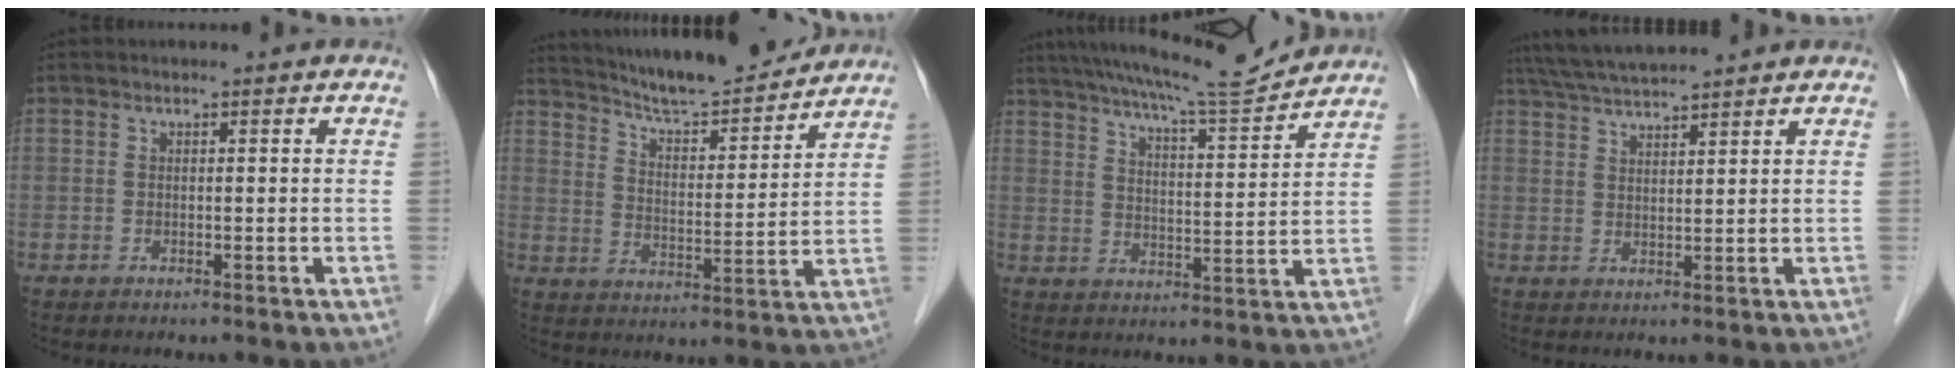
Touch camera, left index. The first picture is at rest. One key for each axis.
{"total": 12.4, "fx": 11.5, "fy": 1.2, "fz": 4.6, "tx": -0.075, "ty": -0.014, "tz": 0.173}
{"total": 11.7, "fx": 10.7, "fy": -0.3, "fz": 4.8, "tx": -0.083, "ty": -0.020, "tz": 0.150}
{"total": 6.2, "fx": 5.4, "fy": -0.3, "fz": 3.0, "tx": -0.054, "ty": 0.016, "tz": 0.088}